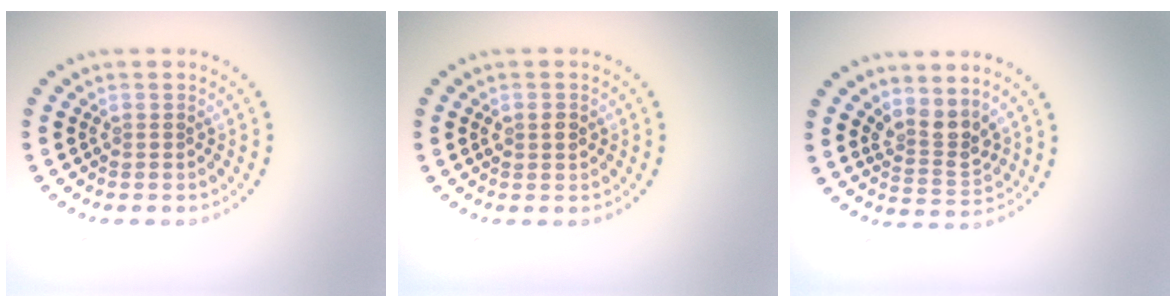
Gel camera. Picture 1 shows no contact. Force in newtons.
{"total": 1.6, "press": 1.6, "slide": 0.1}
{"total": 2.7, "press": 2.1, "slide": 1.7}